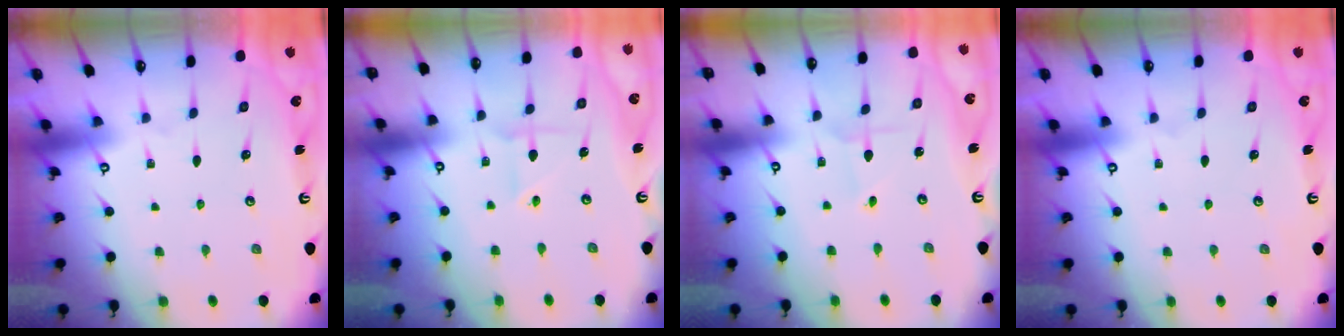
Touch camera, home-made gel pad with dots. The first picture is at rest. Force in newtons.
{"total": 2.3, "press": 2.3, "slide": 0.4}
{"total": 1.7, "press": 1.7, "slide": 0.1}
{"total": 0.0}